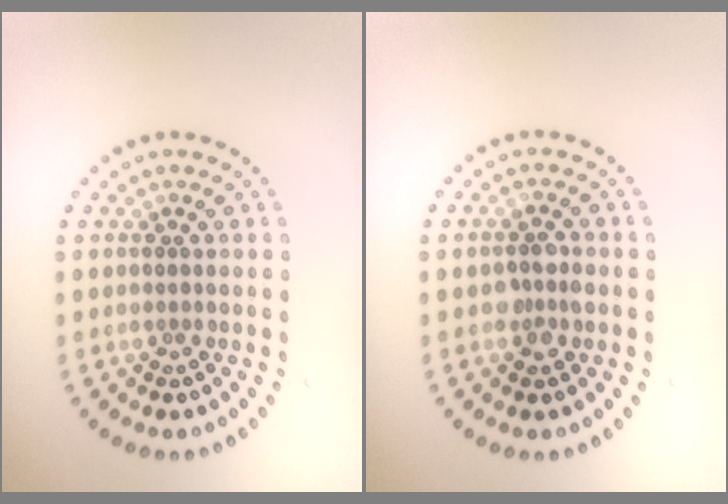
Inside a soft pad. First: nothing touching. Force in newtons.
{"total": 1.9, "press": 1.9, "slide": 0.2}